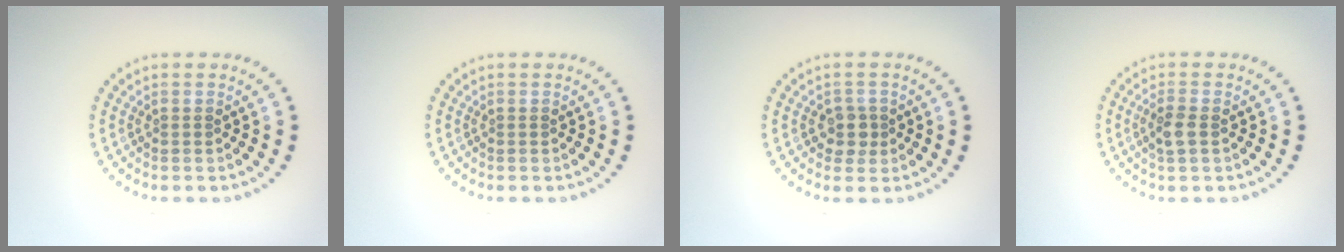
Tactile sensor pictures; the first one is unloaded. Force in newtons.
{"total": 0.0}
{"total": 1.9, "press": 1.7, "slide": 0.9}
{"total": 1.9, "press": 1.8, "slide": 0.6}